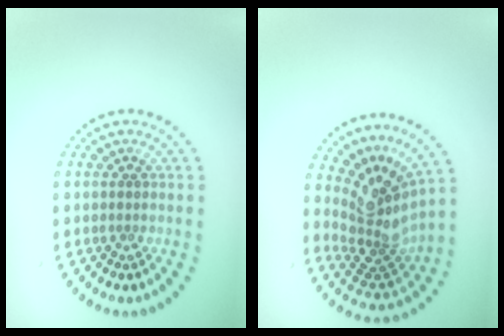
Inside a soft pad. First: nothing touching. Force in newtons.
{"total": 4.6, "press": 3.0, "slide": 3.5}